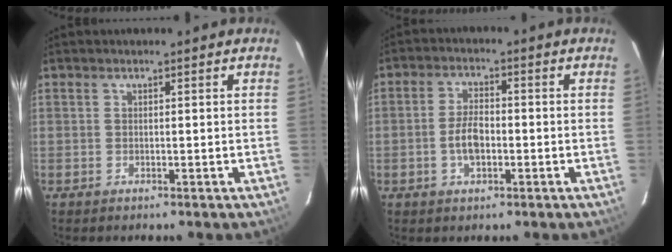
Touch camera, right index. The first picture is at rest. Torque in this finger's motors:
{"motor_torque": [1.19, 0.18, 0.63, 0.07]}